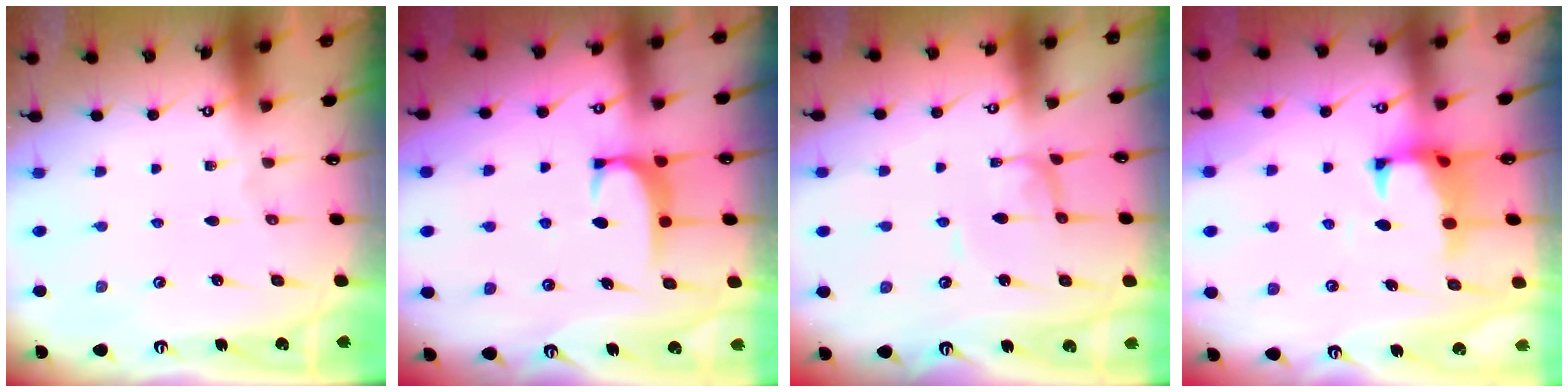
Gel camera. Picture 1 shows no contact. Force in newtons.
{"total": 1.9, "press": 1.8, "slide": 0.5}
{"total": 0.9, "press": 0.9, "slide": 0.1}
{"total": 1.2, "press": 0.8, "slide": 1.0}